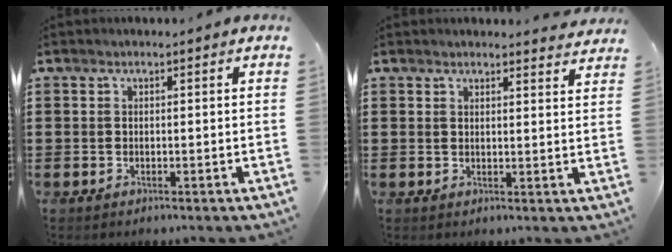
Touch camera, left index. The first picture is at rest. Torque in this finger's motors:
{"motor_torque": [0.18, 0.20, 0.09, 0.00]}